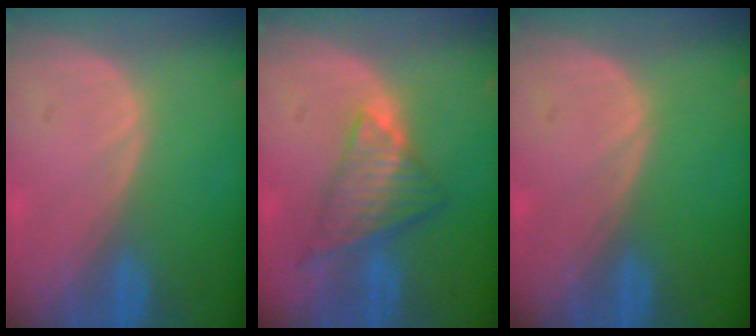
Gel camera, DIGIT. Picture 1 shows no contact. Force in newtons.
{"total": 7.4, "press": 6.4, "slide": 3.6}
{"total": 0.0}